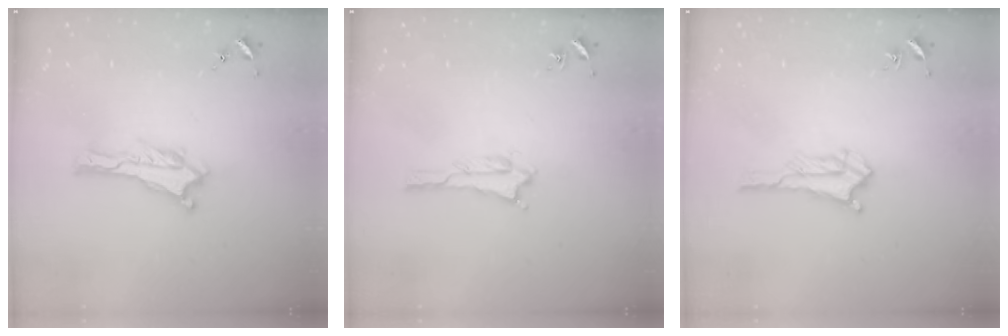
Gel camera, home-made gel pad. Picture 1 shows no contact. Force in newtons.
{"total": 1.1, "press": 1.1, "slide": 0.1}
{"total": 2.3, "press": 2.2, "slide": 0.2}